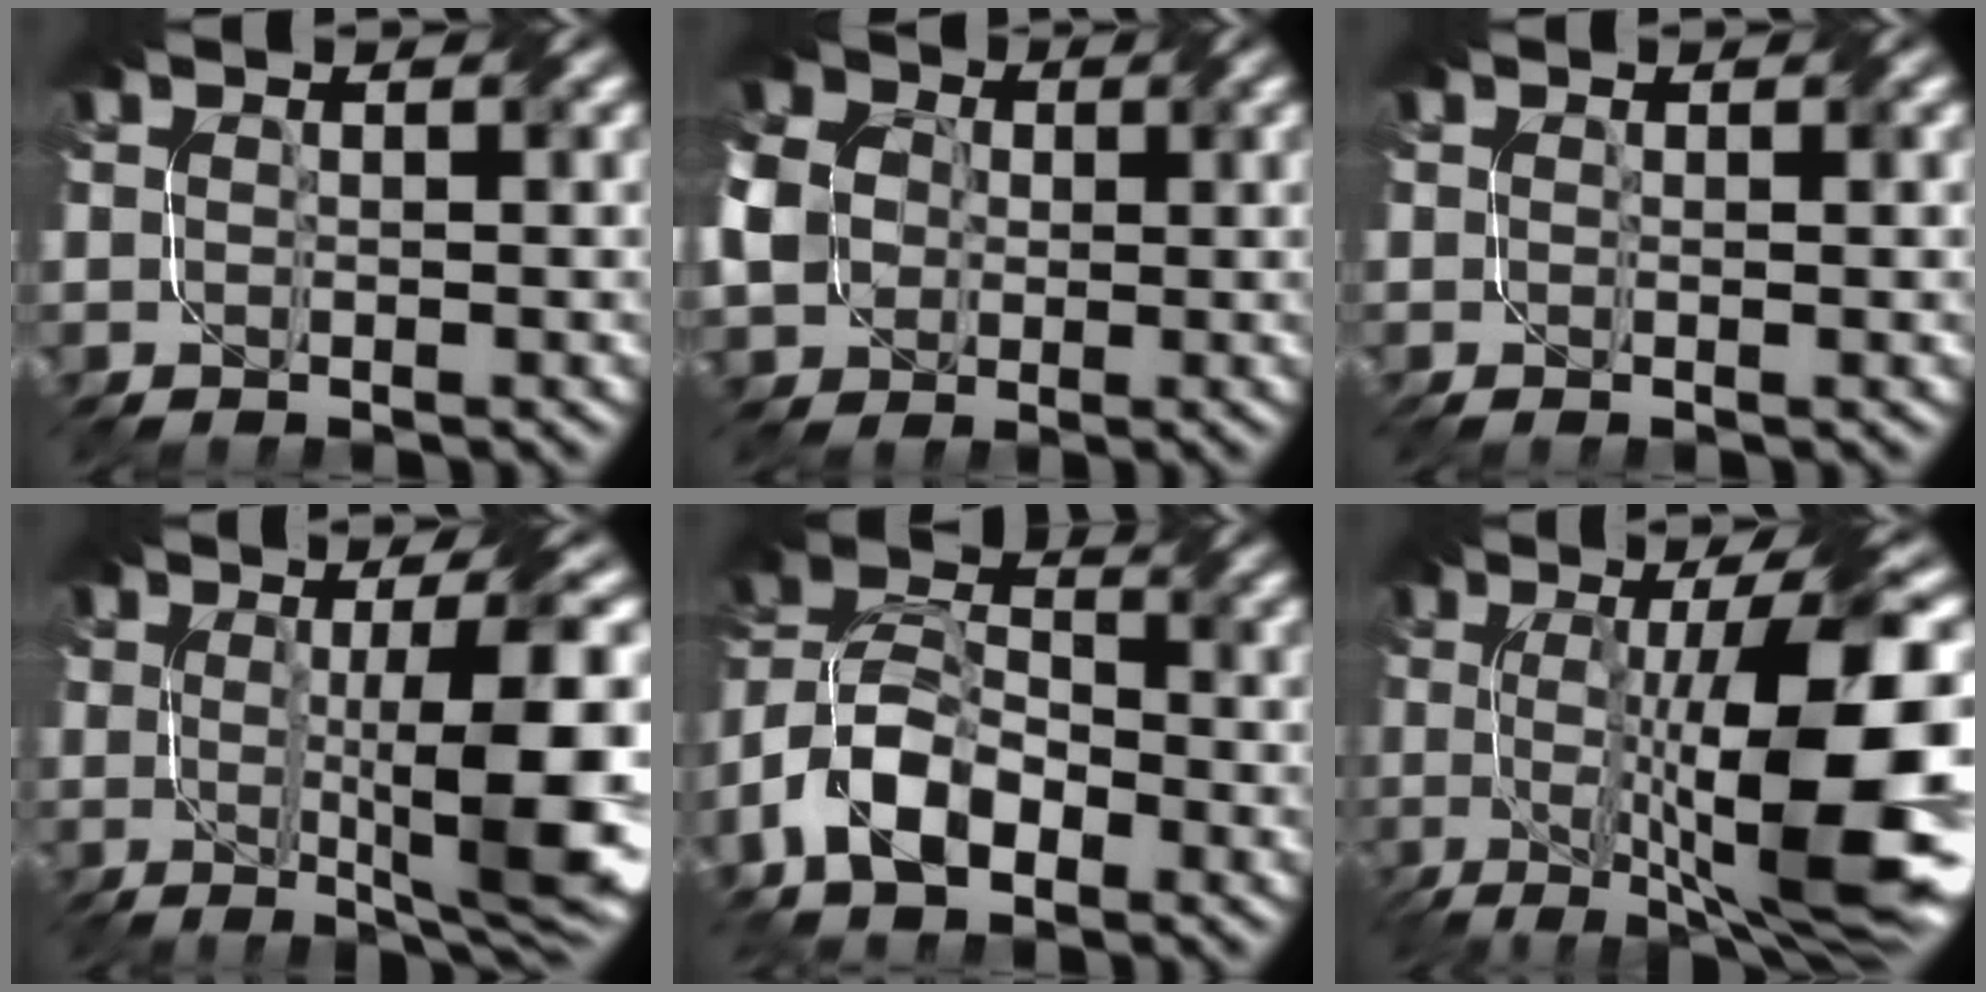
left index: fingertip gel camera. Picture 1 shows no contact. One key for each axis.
{"total": 7.4, "fx": 0.1, "fy": 6.4, "fz": 3.8, "tx": -0.104, "ty": 0.000, "tz": 0.005}
{"total": 0.7, "fx": 0.0, "fy": 0.1, "fz": 0.7, "tx": -0.010, "ty": -0.002, "tz": -0.003}
{"total": 11.1, "fx": -0.4, "fy": 2.5, "fz": 10.8, "tx": -0.144, "ty": -0.004, "tz": -0.001}
{"total": 8.5, "fx": -4.5, "fy": 4.8, "fz": 5.4, "tx": -0.112, "ty": 0.002, "tz": -0.092}
{"total": 14.7, "fx": -1.2, "fy": 3.7, "fz": 14.2, "tx": -0.194, "ty": 0.000, "tz": -0.018}